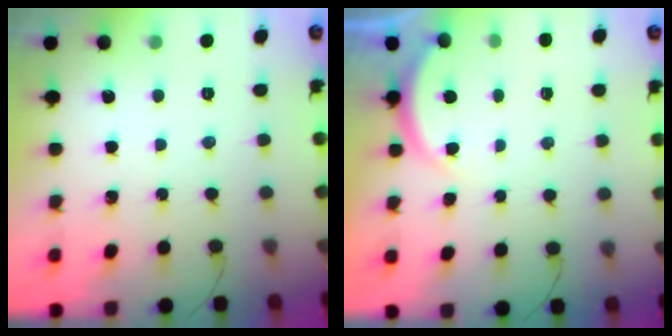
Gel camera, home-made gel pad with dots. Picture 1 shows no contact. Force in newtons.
{"total": 3.0, "press": 2.9, "slide": 0.6}